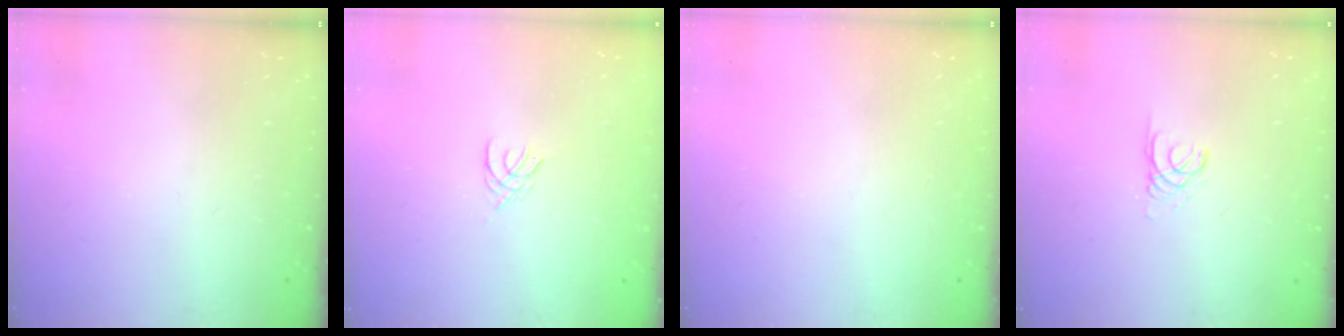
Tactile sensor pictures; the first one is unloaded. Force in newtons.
{"total": 2.1, "press": 2.0, "slide": 0.4}
{"total": 0.0}
{"total": 1.3, "press": 1.3, "slide": 0.1}